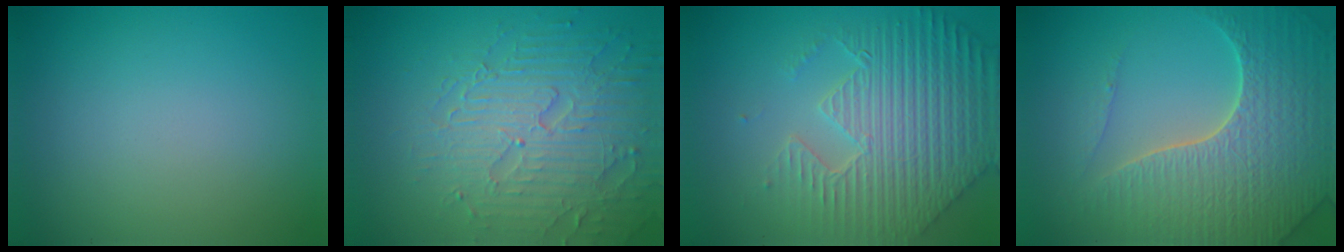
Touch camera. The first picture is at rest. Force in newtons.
{"total": 6.5, "press": 5.4, "slide": 3.6}
{"total": 8.2, "press": 5.9, "slide": 5.6}
{"total": 7.1, "press": 6.9, "slide": 1.8}